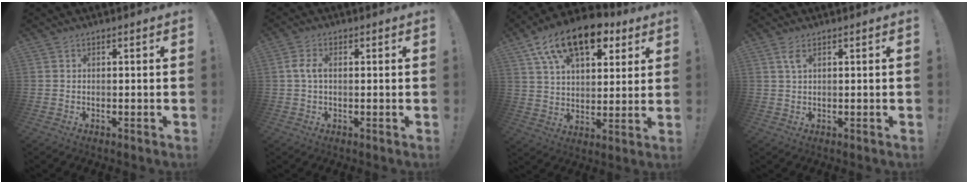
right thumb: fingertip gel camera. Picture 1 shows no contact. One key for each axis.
{"total": 3.7, "fx": 0.0, "fy": 1.8, "fz": 3.3, "tx": -0.073, "ty": 0.011, "tz": 0.001}
{"total": 17.9, "fx": 10.2, "fy": 9.7, "fz": 11.1, "tx": -0.180, "ty": -0.051, "tz": 0.183}
{"total": 2.8, "fx": 1.2, "fy": 0.9, "fz": 2.3, "tx": -0.048, "ty": 0.002, "tz": 0.021}